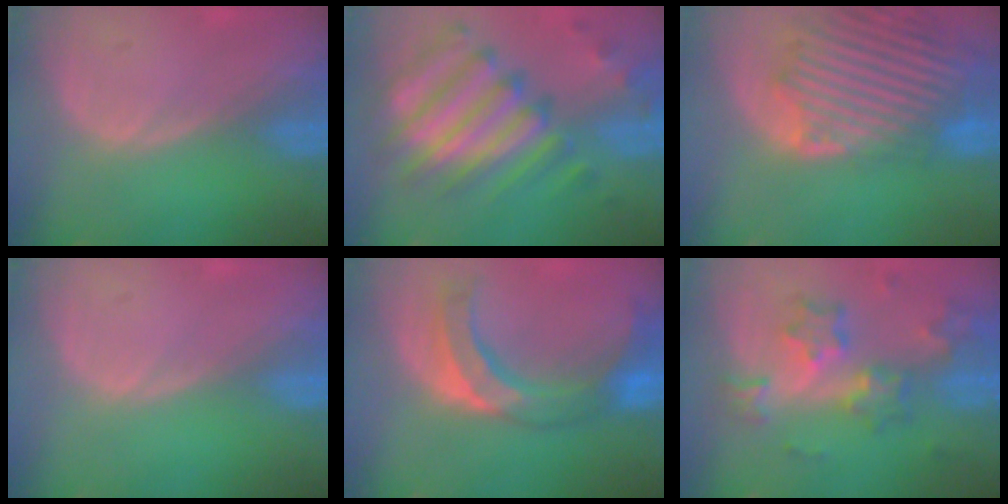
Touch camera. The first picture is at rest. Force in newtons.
{"total": 11.7, "press": 10.4, "slide": 5.3}
{"total": 13.8, "press": 11.8, "slide": 7.2}
{"total": 0.0}
{"total": 8.4, "press": 8.3, "slide": 1.2}
{"total": 8.4, "press": 7.3, "slide": 4.1}